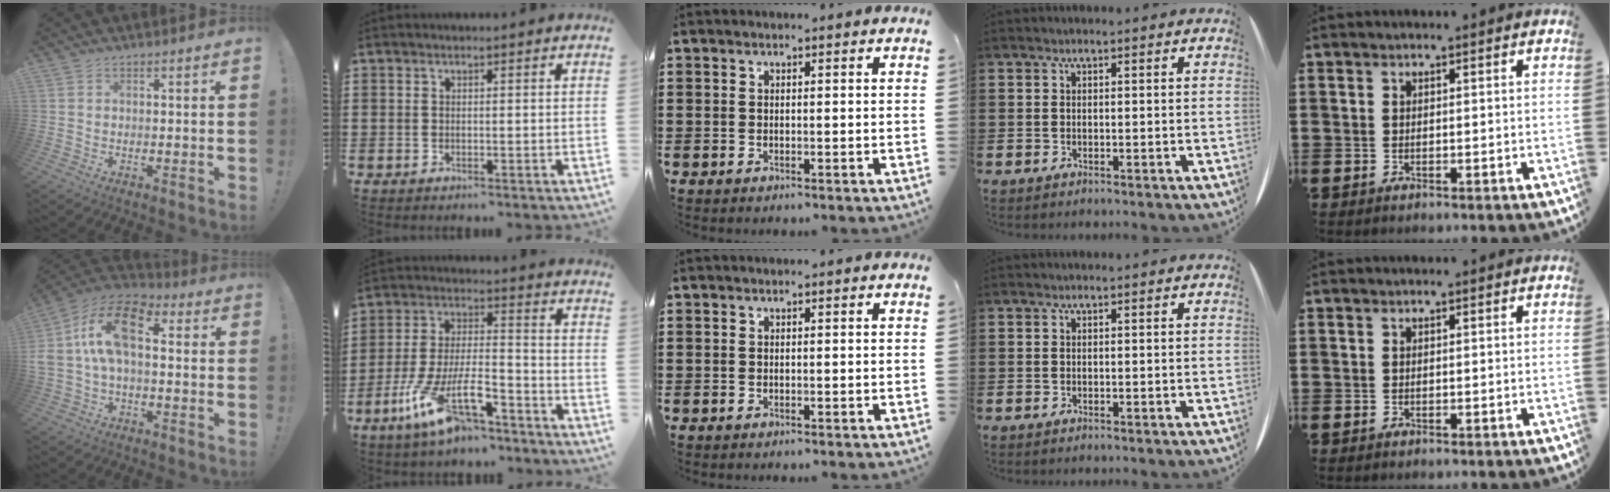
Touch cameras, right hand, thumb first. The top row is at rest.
{"thumb": {"total": 16.2, "force": [2.6, 8.9, 13.3], "torque": [-0.256, 0.015, 0.048]}, "index": {"total": 12.1, "force": [-7.8, 3.6, 8.6], "torque": [-0.185, 0.005, -0.152]}}